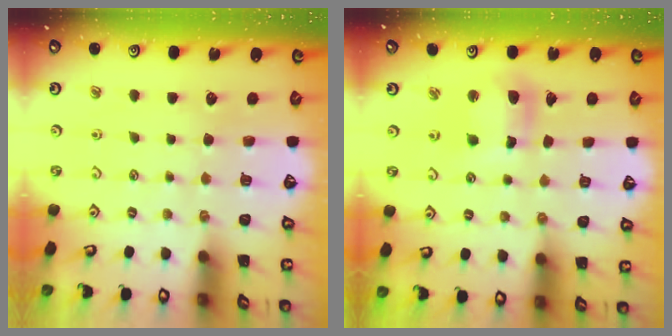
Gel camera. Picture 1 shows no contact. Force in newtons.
{"total": 9.6, "press": 9.5, "slide": 1.2}